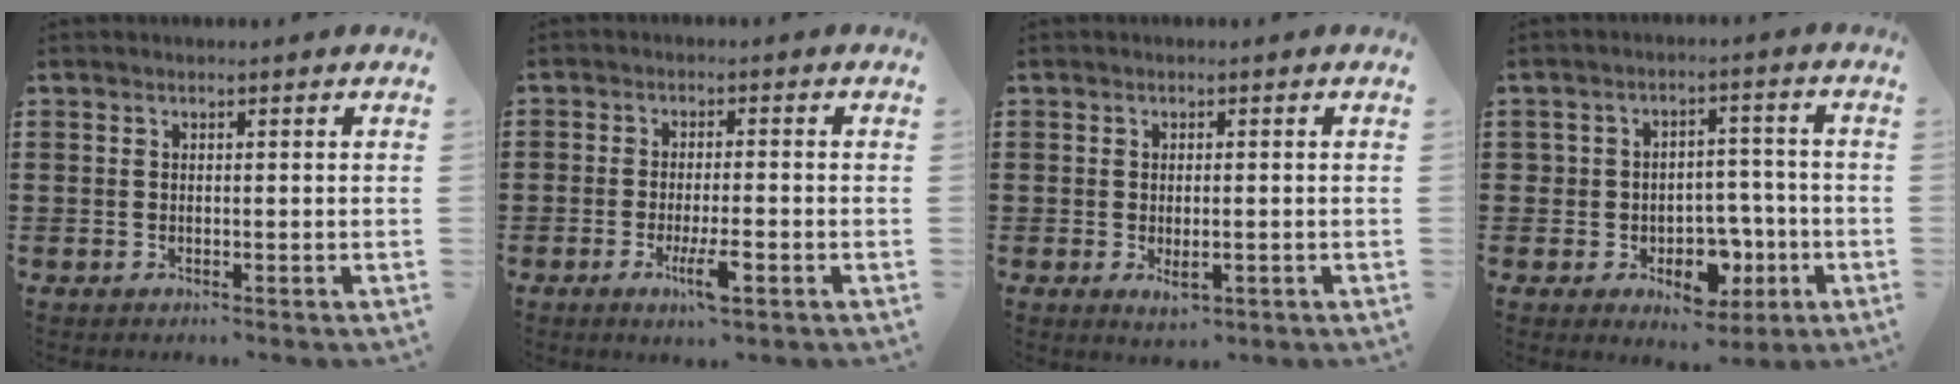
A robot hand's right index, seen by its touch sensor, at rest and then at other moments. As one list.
[{"total": 5.0, "force": [-2.3, 1.0, 4.3], "torque": [-0.080, -0.008, -0.039]}, {"total": 2.4, "force": [-0.7, 0.9, 2.1], "torque": [-0.044, -0.004, -0.013]}, {"total": 6.1, "force": [-1.7, 5.1, 2.9], "torque": [-0.046, 0.009, -0.031]}]